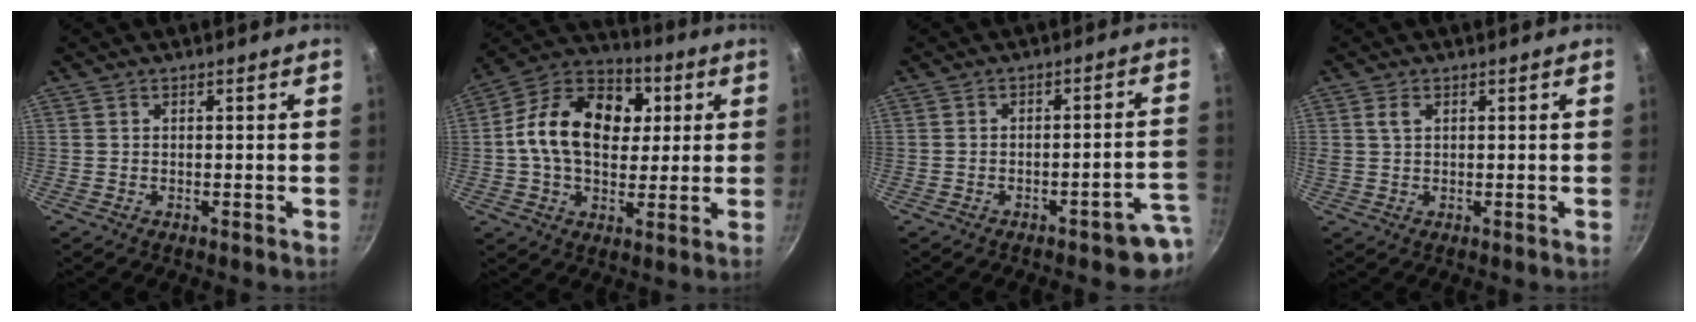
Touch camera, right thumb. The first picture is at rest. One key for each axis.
{"total": 19.2, "fx": 2.8, "fy": 13.5, "fz": 13.3, "tx": -0.191, "ty": 0.020, "tz": 0.026}
{"total": 7.0, "fx": -3.6, "fy": 2.6, "fz": 5.3, "tx": -0.025, "ty": 0.042, "tz": -0.036}
{"total": 2.0, "fx": 0.7, "fy": 1.2, "fz": 1.4, "tx": -0.025, "ty": -0.001, "tz": 0.015}